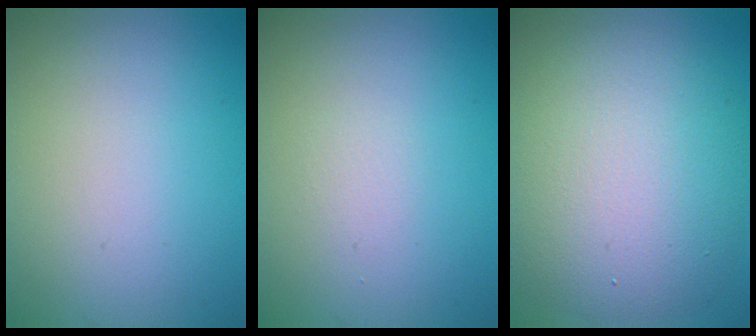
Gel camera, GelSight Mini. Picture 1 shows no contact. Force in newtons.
{"total": 0.6, "press": 0.6, "slide": 0.0}
{"total": 10.5, "press": 10.5, "slide": 0.2}